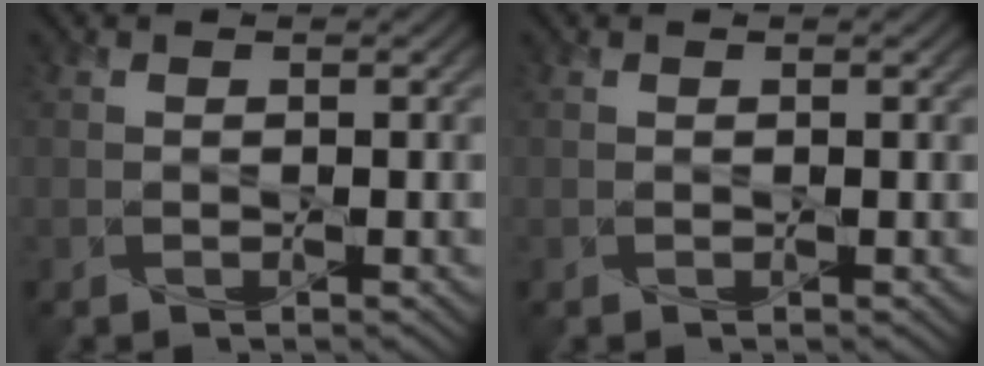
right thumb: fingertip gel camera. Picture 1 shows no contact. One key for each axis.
{"total": 0.0}